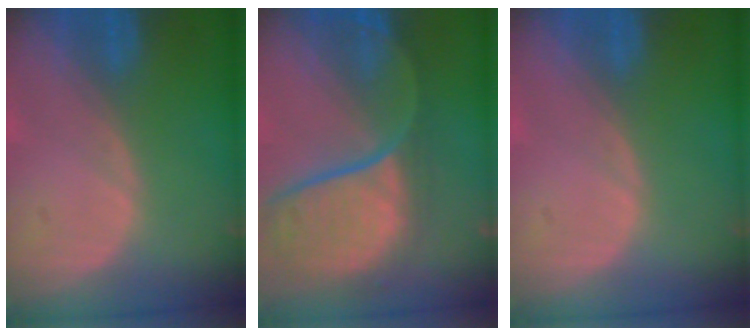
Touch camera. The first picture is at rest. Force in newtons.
{"total": 11.9, "press": 9.8, "slide": 6.7}
{"total": 0.0}